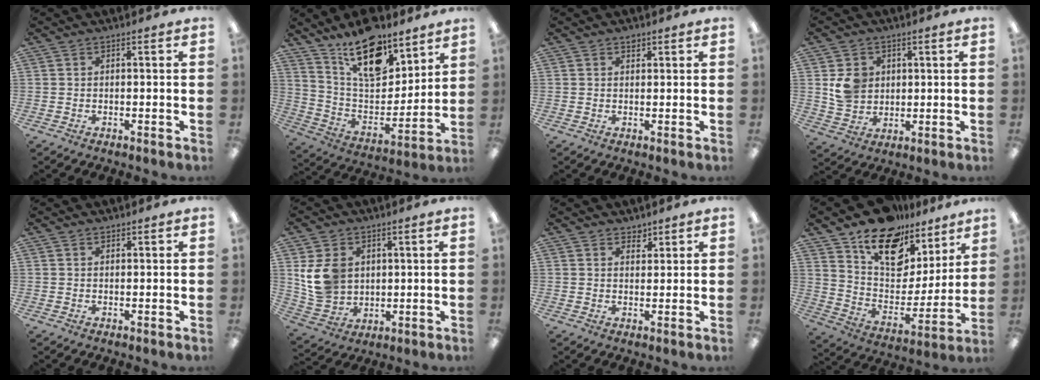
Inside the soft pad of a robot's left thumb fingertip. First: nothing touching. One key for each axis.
{"total": 19.6, "fx": 13.5, "fy": 9.6, "fz": 10.6, "tx": -0.168, "ty": -0.085, "tz": 0.237}
{"total": 1.5, "fx": 1.1, "fy": 0.8, "fz": 0.6, "tx": 0.003, "ty": -0.006, "tz": 0.017}
{"total": 7.1, "fx": 2.1, "fy": 6.4, "fz": 2.5, "tx": -0.041, "ty": 0.005, "tz": 0.043}
{"total": 0.9, "fx": 0.8, "fy": 0.4, "fz": 0.1, "tx": -0.003, "ty": 0.000, "tz": 0.016}
{"total": 10.6, "fx": 3.1, "fy": 8.7, "fz": 5.1, "tx": -0.124, "ty": 0.000, "tz": 0.063}
{"total": 2.9, "fx": 2.5, "fy": 1.4, "fz": 0.2, "tx": 0.008, "ty": -0.015, "tz": 0.043}
{"total": 17.1, "fx": 12.1, "fy": 9.8, "fz": 7.1, "tx": -0.123, "ty": -0.083, "tz": 0.219}